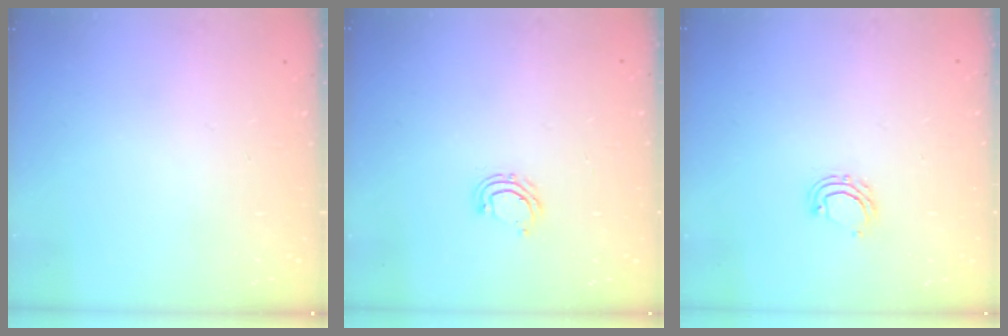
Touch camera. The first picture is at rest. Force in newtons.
{"total": 5.6, "press": 5.4, "slide": 1.4}
{"total": 5.2, "press": 5.0, "slide": 1.2}